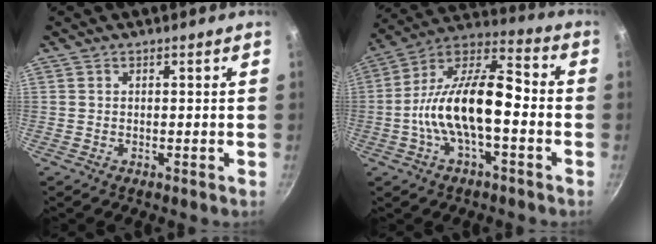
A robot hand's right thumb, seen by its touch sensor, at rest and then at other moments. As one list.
[{"total": 17.9, "force": [-2.8, 7.6, 16.0], "torque": [-0.295, 0.051, -0.054]}]